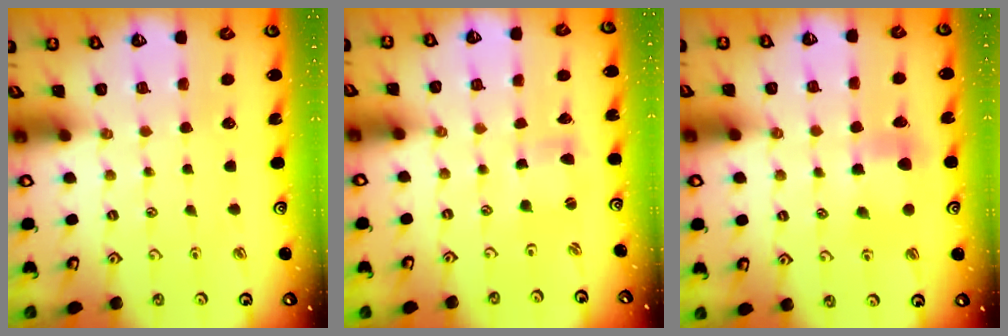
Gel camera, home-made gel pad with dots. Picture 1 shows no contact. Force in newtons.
{"total": 2.0, "press": 2.0, "slide": 0.4}
{"total": 5.7, "press": 5.7, "slide": 0.6}